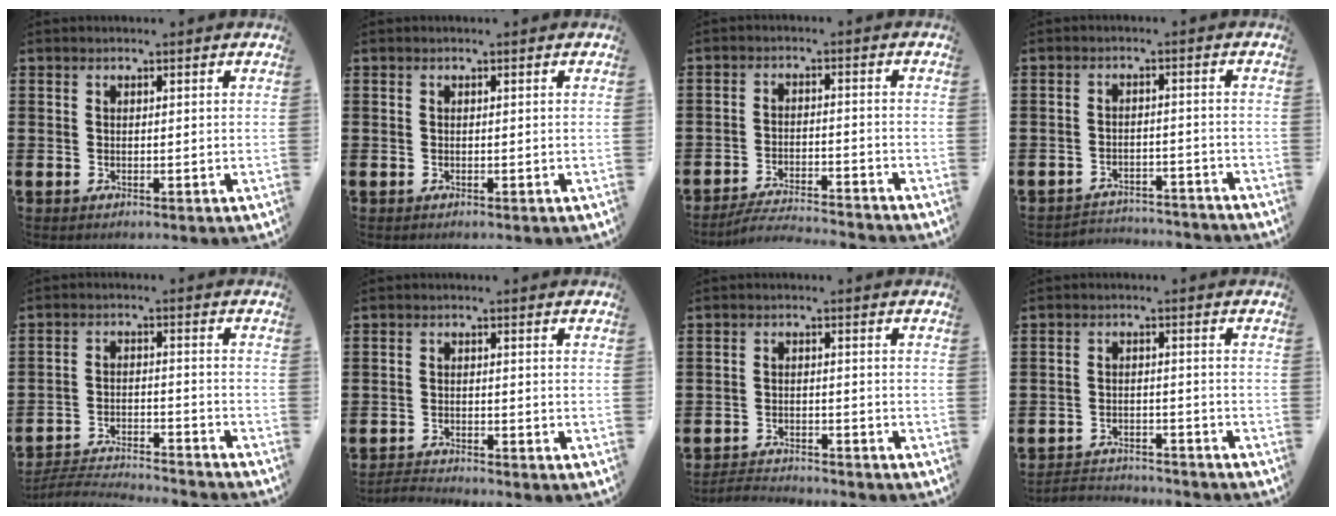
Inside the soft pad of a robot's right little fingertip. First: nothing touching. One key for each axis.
{"total": 0.0}
{"total": 3.6, "fx": -3.6, "fy": -0.1, "fz": 0.6, "tx": -0.012, "ty": 0.000, "tz": -0.073}
{"total": 2.9, "fx": -2.9, "fy": 0.2, "fz": -0.2, "tx": -0.006, "ty": 0.003, "tz": -0.063}
{"total": 3.9, "fx": -3.9, "fy": 0.0, "fz": 0.5, "tx": -0.013, "ty": -0.004, "tz": -0.081}
{"total": 2.0, "fx": -2.0, "fy": -0.1, "fz": 0.0, "tx": -0.004, "ty": 0.001, "tz": -0.042}
{"total": 2.5, "fx": -2.5, "fy": 0.0, "fz": -0.1, "tx": -0.005, "ty": 0.002, "tz": -0.055}
{"total": 2.8, "fx": -2.8, "fy": 0.3, "fz": -0.1, "tx": -0.007, "ty": 0.003, "tz": -0.062}